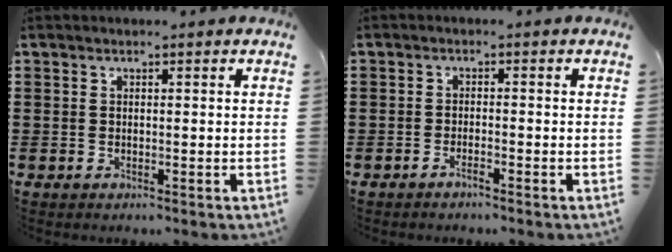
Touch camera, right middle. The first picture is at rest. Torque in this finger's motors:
{"motor_torque": [-0.15, -0.01, -0.02, -0.01]}